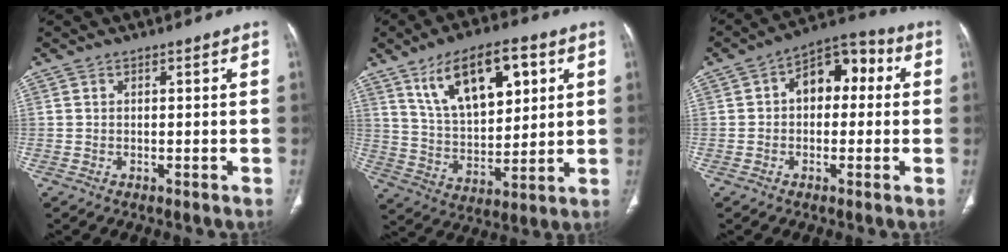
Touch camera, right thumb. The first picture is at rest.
{"total": 17.1, "force": [7.8, 8.3, 12.8], "torque": [-0.175, -0.027, 0.146]}
{"total": 10.4, "force": [1.3, 6.8, 7.8], "torque": [-0.079, 0.037, 0.008]}